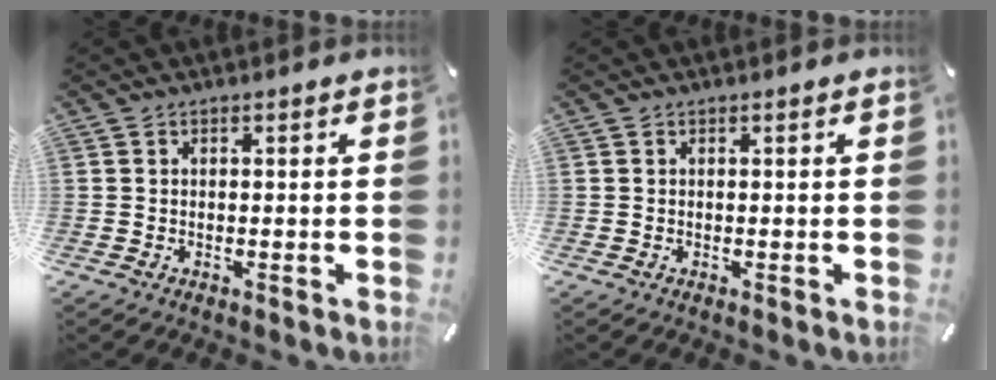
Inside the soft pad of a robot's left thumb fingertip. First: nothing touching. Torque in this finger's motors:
{"motor_torque": [0.00, 0.00, 0.00, -0.09, 0.00]}